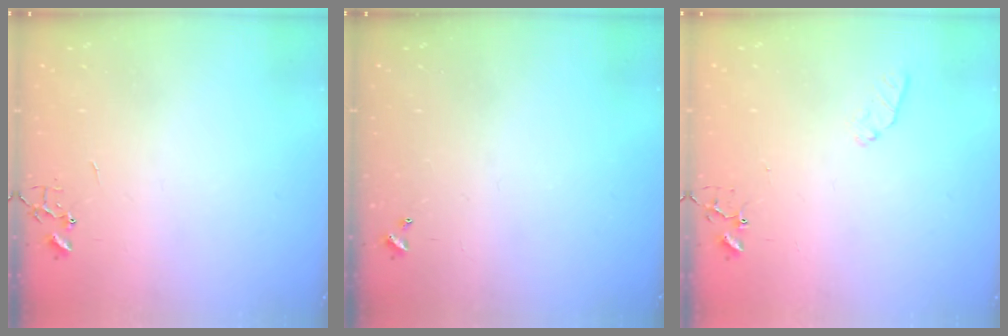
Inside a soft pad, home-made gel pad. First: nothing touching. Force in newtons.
{"total": 0.0}
{"total": 6.6, "press": 6.5, "slide": 0.6}